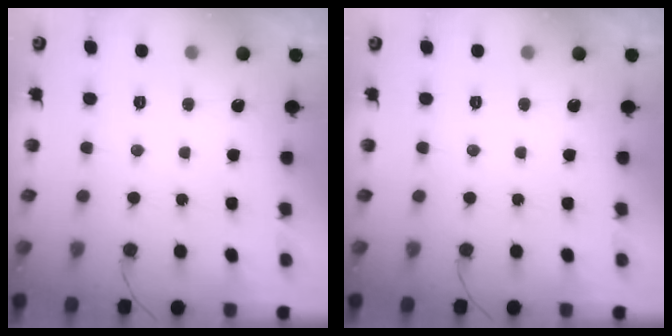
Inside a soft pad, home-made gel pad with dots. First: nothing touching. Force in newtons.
{"total": 0.0}